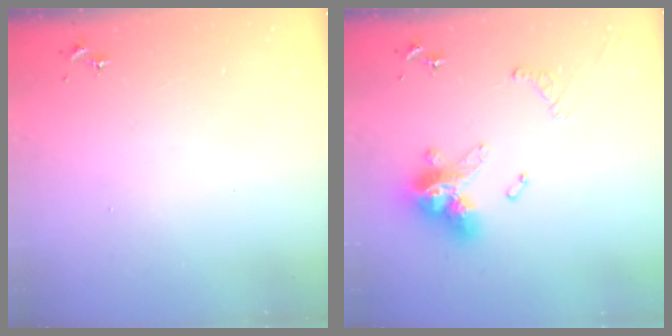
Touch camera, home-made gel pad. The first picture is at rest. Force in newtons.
{"total": 16.1, "press": 16.1, "slide": 1.7}